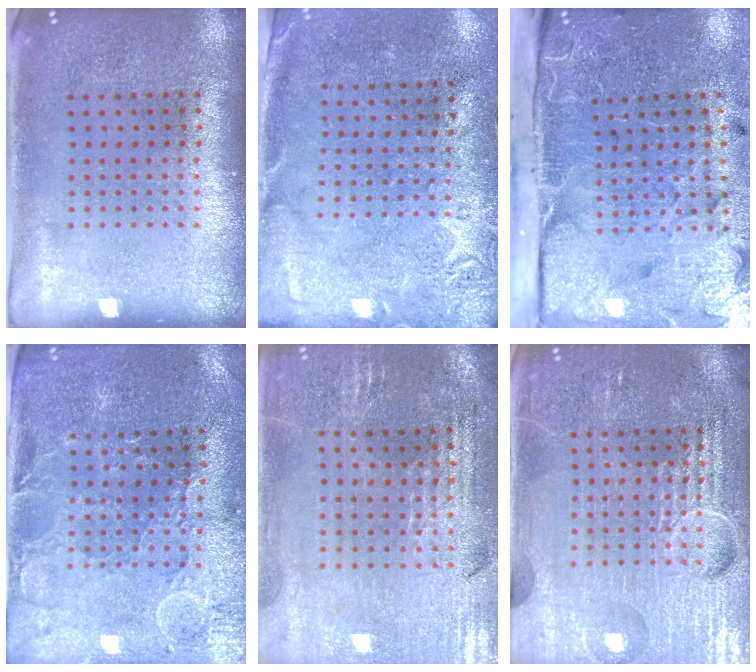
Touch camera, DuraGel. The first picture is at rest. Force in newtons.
{"total": 2.8, "press": 2.2, "slide": 1.7}
{"total": 5.1, "press": 3.9, "slide": 3.3}
{"total": 1.1, "press": 1.0, "slide": 0.4}
{"total": 1.8, "press": 1.7, "slide": 0.4}
{"total": 7.1, "press": 7.1, "slide": 0.9}